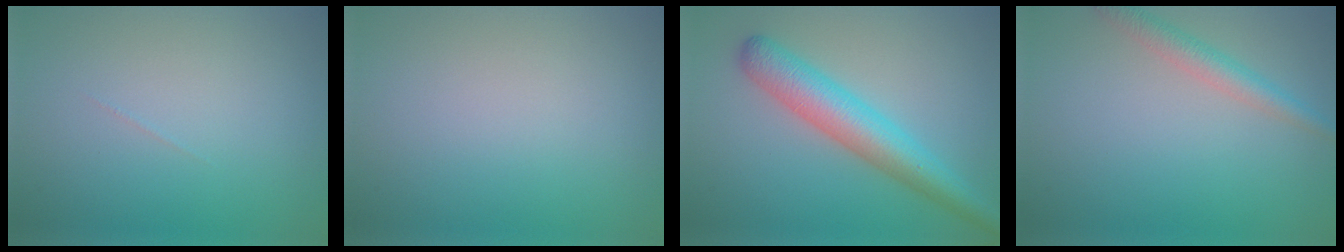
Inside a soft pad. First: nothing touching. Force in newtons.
{"total": 0.0}
{"total": 5.6, "press": 5.6, "slide": 0.1}
{"total": 2.4, "press": 2.4, "slide": 0.1}